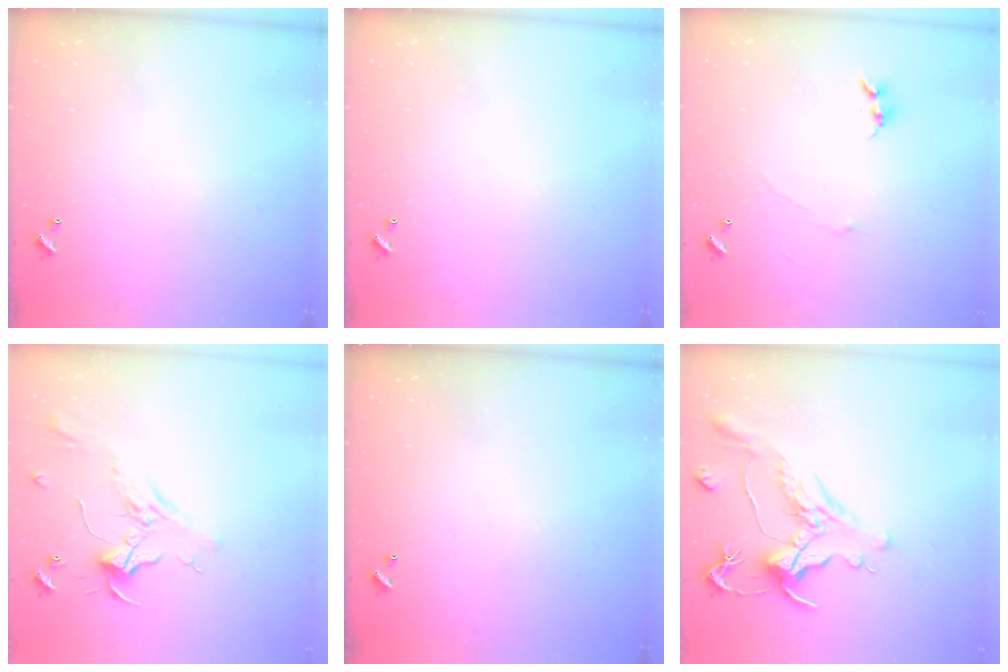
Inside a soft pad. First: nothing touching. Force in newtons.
{"total": 0.0}
{"total": 0.0}
{"total": 2.4, "press": 2.3, "slide": 0.8}
{"total": 0.0}
{"total": 1.1, "press": 0.2, "slide": 1.1}